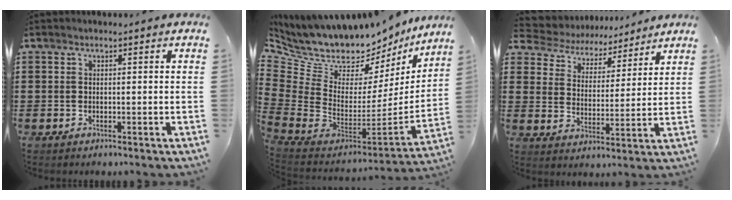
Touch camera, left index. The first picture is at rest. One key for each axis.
{"total": 9.4, "fx": 8.4, "fy": 3.6, "fz": 2.3, "tx": -0.108, "ty": -0.088, "tz": 0.149}
{"total": 4.8, "fx": 4.5, "fy": 1.7, "fz": 0.3, "tx": -0.038, "ty": -0.029, "tz": 0.074}